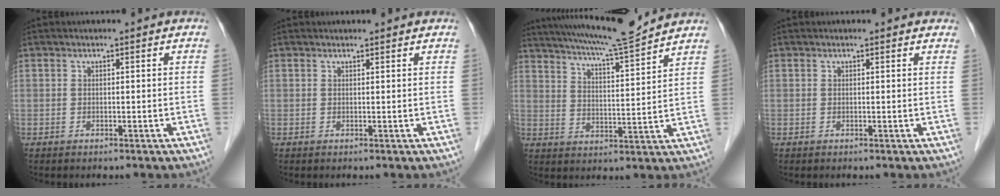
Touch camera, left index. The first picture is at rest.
{"total": 1.9, "force": [1.8, 0.6, 0.3], "torque": [0.005, 0.011, 0.024]}
{"total": 13.1, "force": [12.0, -0.4, 5.2], "torque": [-0.089, -0.002, 0.186]}
{"total": 2.5, "force": [2.2, 1.1, 0.6], "torque": [0.005, 0.011, 0.021]}